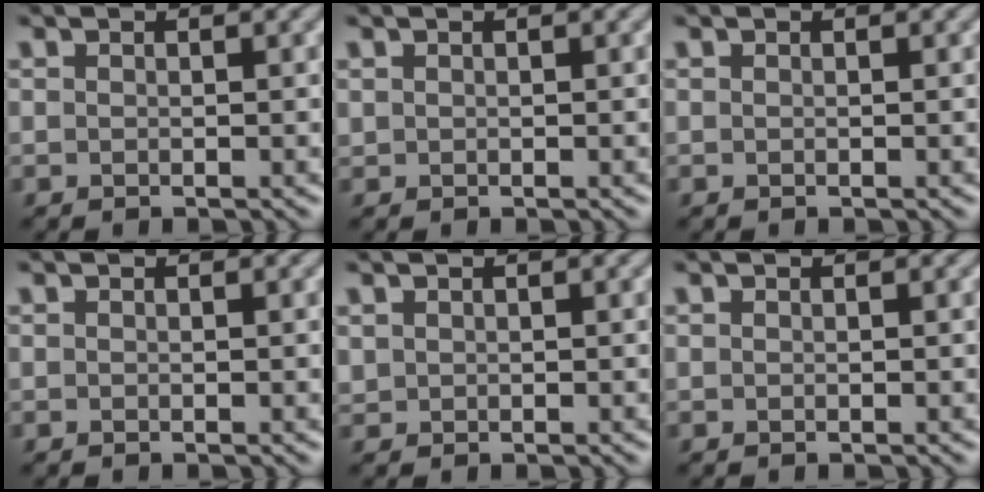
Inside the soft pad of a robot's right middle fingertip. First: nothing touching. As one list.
[{"total": 0.0}, {"total": 0.0}, {"total": 0.0}, {"total": 0.7, "force": [0.4, 0.5, 0.1], "torque": [-0.005, -0.002, 0.013]}, {"total": 0.0}]